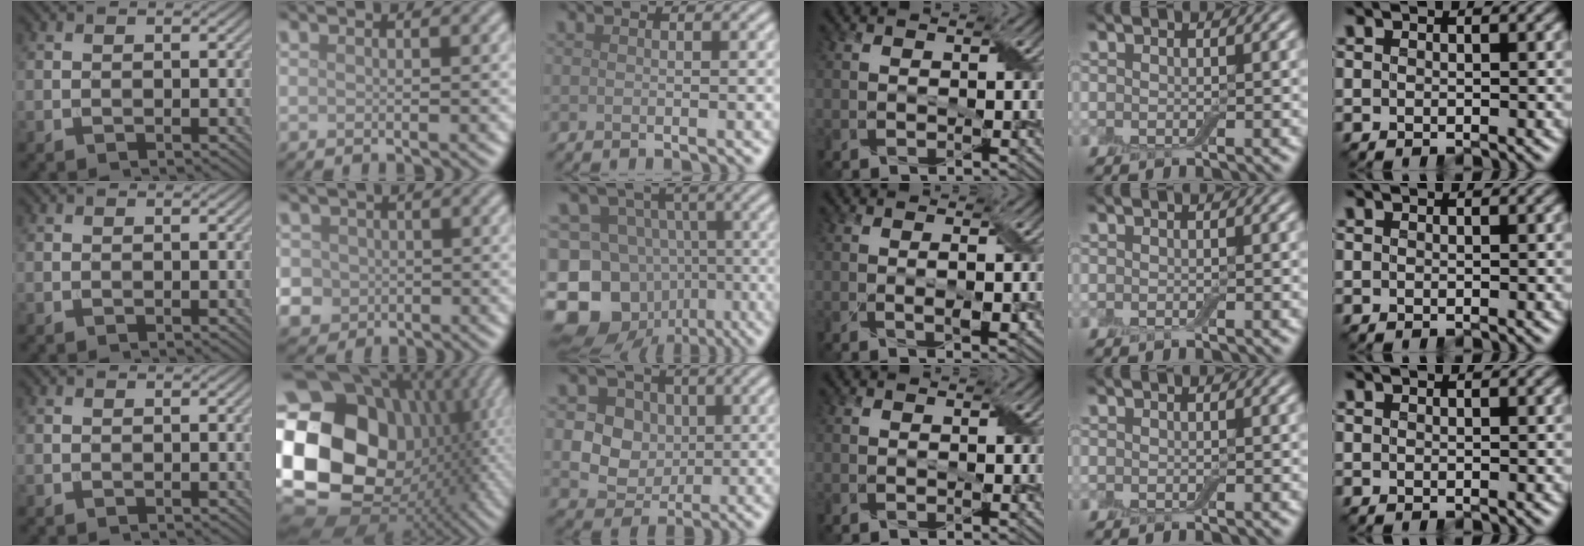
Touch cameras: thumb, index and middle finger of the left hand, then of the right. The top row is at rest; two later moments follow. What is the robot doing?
{"motion": "fold", "object": "aluminum foil"}